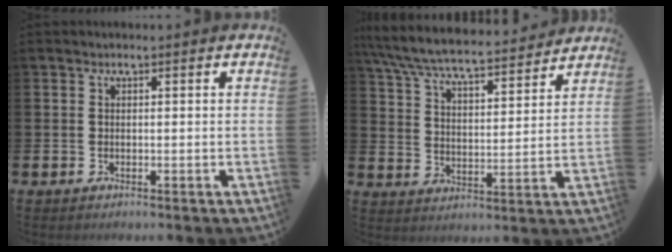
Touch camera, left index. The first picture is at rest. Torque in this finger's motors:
{"motor_torque": [1.07, -1.07, 0.82, 0.21]}